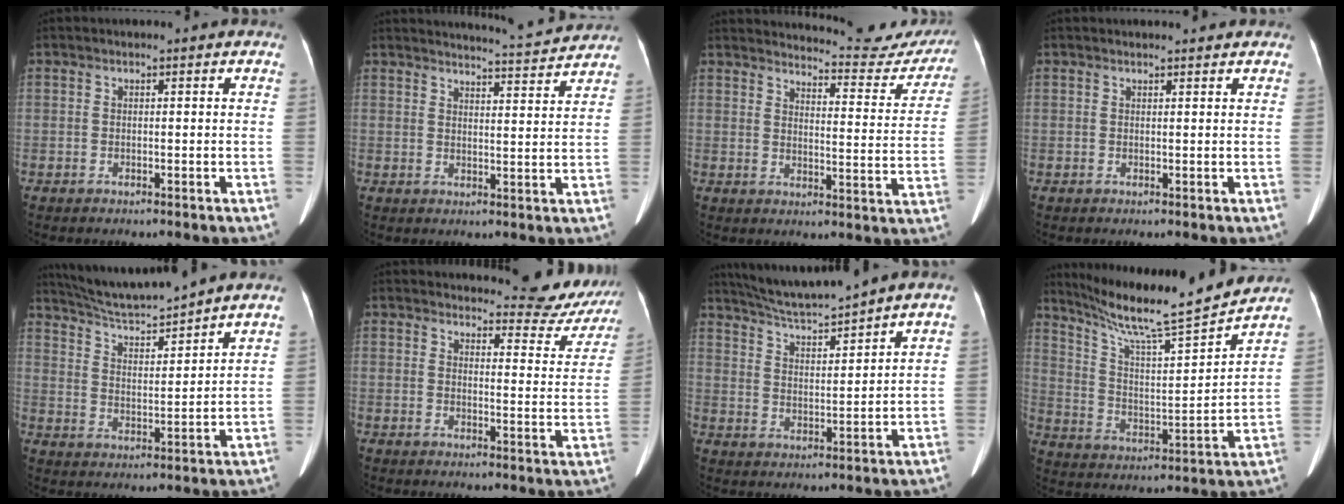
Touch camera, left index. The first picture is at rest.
{"total": 8.0, "force": [7.9, -0.8, 0.9], "torque": [-0.024, -0.004, 0.100]}
{"total": 17.4, "force": [16.9, 2.3, 3.4], "torque": [-0.028, -0.074, 0.182]}
{"total": 2.2, "force": [2.2, 0.2, 0.5], "torque": [-0.007, 0.009, 0.027]}
{"total": 11.0, "force": [10.3, -1.0, 3.6], "torque": [-0.070, 0.007, 0.183]}
{"total": 11.8, "force": [11.4, 2.7, 1.8], "torque": [0.007, -0.037, 0.112]}
{"total": 9.0, "force": [8.2, -1.4, 3.2], "torque": [-0.059, 0.002, 0.154]}
{"total": 18.1, "force": [16.1, -1.0, 8.2], "torque": [-0.143, -0.015, 0.260]}